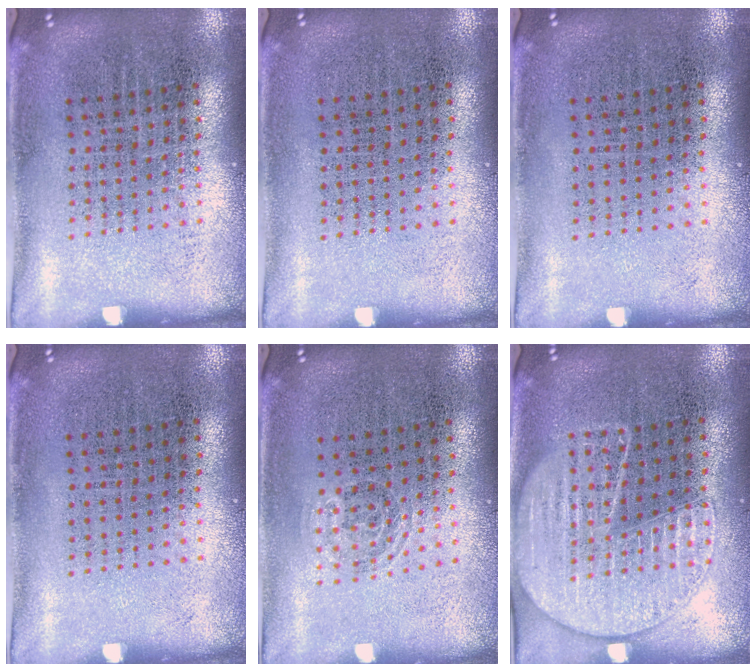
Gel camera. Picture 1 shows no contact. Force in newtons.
{"total": 0.0}
{"total": 0.0}
{"total": 0.0}
{"total": 0.7, "press": 0.5, "slide": 0.5}
{"total": 1.5, "press": 1.5, "slide": 0.1}